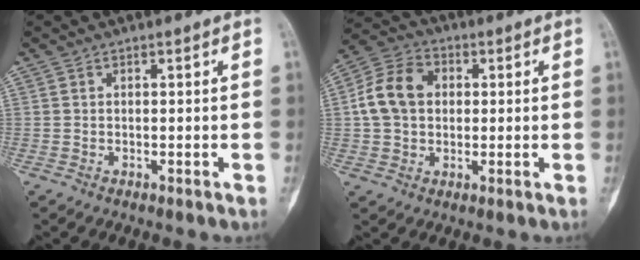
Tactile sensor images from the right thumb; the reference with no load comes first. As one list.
[{"total": 10.4, "force": [1.1, 8.0, 6.5], "torque": [-0.111, 0.023, 0.013]}]